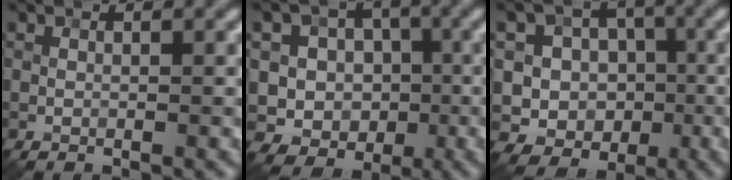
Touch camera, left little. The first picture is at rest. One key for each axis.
{"total": 8.1, "fx": -1.2, "fy": 7.5, "fz": 2.6, "tx": -0.021, "ty": 0.026, "tz": -0.052}
{"total": 10.1, "fx": -2.1, "fy": 9.5, "fz": 3.0, "tx": -0.036, "ty": 0.025, "tz": -0.059}